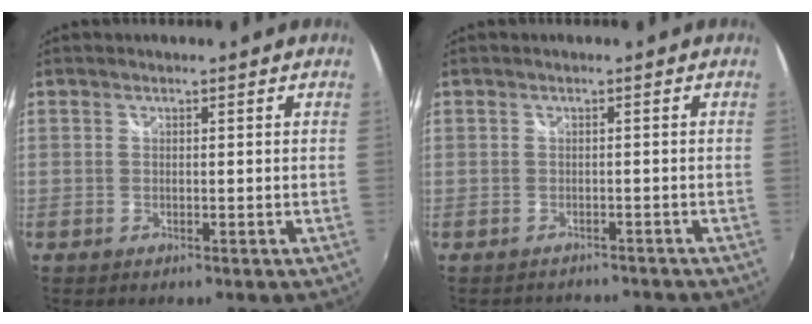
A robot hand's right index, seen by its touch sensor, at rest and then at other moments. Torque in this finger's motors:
{"motor_torque": [-1.45, -0.69, -1.03, -0.21]}